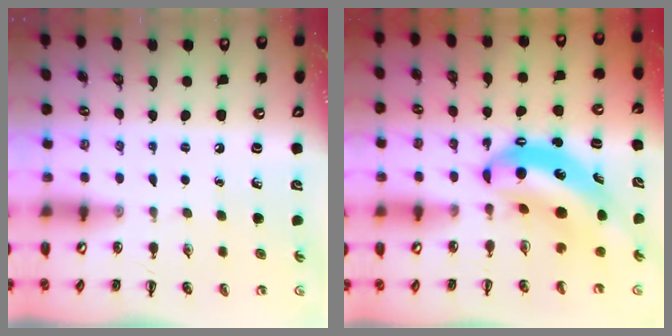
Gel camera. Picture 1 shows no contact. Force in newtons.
{"total": 8.5, "press": 8.2, "slide": 2.2}